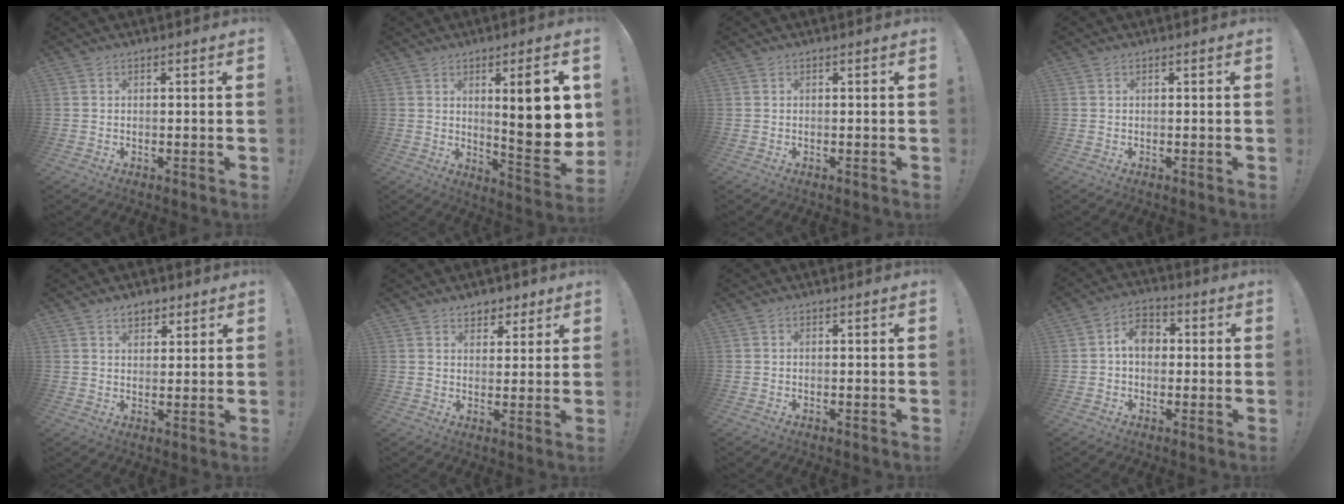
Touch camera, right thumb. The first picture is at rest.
{"total": 16.3, "force": [3.7, 3.7, 15.5], "torque": [-0.196, -0.029, 0.051]}
{"total": 0.0}
{"total": 0.0}
{"total": 4.5, "force": [3.0, 2.9, 1.6], "torque": [-0.017, -0.013, 0.053]}
{"total": 5.0, "force": [3.5, 3.5, 1.0], "torque": [0.001, -0.024, 0.063]}
{"total": 0.0}
{"total": 7.7, "force": [0.9, 5.7, 5.1], "torque": [-0.069, 0.009, 0.017]}